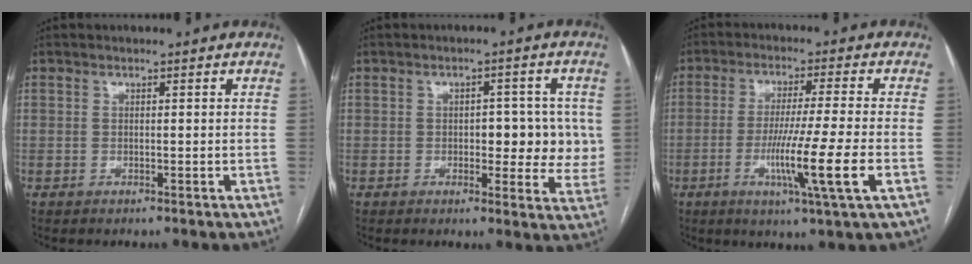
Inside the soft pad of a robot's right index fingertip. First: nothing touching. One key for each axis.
{"total": 7.2, "fx": 0.3, "fy": 3.9, "fz": 6.0, "tx": -0.053, "ty": 0.011, "tz": 0.005}
{"total": 11.2, "fx": -3.4, "fy": -1.6, "fz": 10.5, "tx": -0.192, "ty": -0.028, "tz": -0.062}